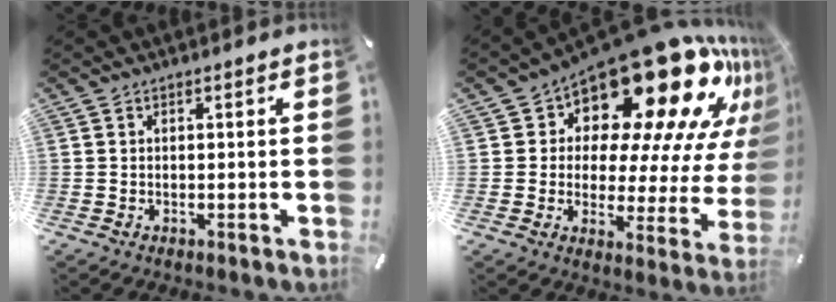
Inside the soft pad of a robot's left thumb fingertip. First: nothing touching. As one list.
[{"total": 25.3, "force": [17.2, 11.1, 14.9], "torque": [-0.197, -0.140, 0.285]}]